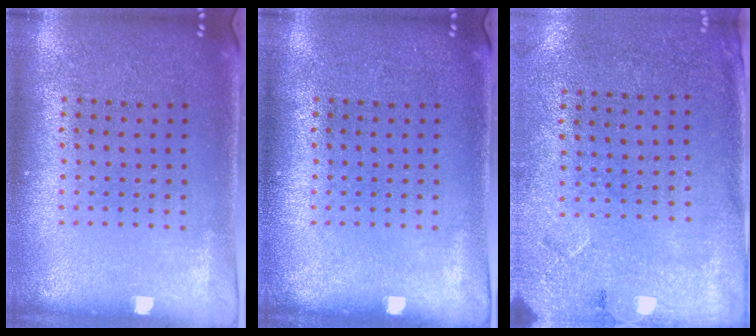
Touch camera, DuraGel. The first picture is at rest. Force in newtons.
{"total": 0.0}
{"total": 2.7, "press": 2.2, "slide": 1.6}